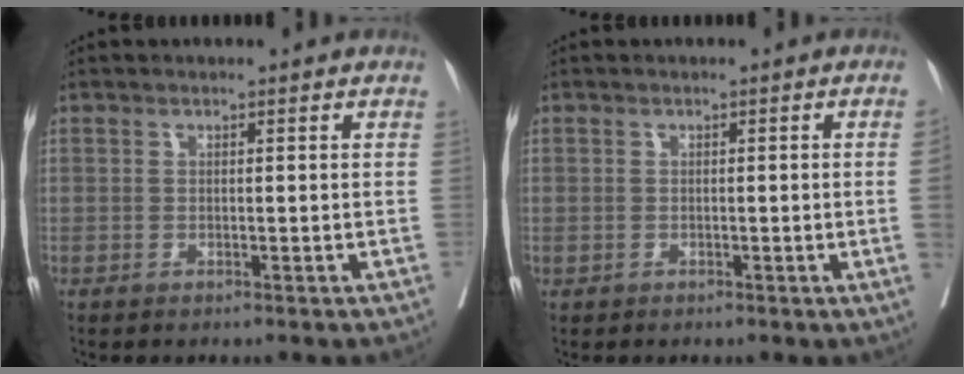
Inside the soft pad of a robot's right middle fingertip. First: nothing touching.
{"total": 1.5, "force": [-0.2, -0.4, 1.4], "torque": [-0.020, 0.002, -0.003]}